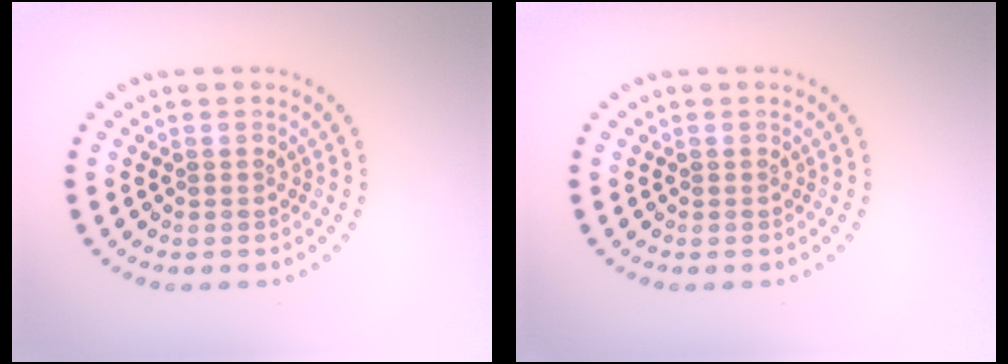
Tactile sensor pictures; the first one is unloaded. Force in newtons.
{"total": 0.0}